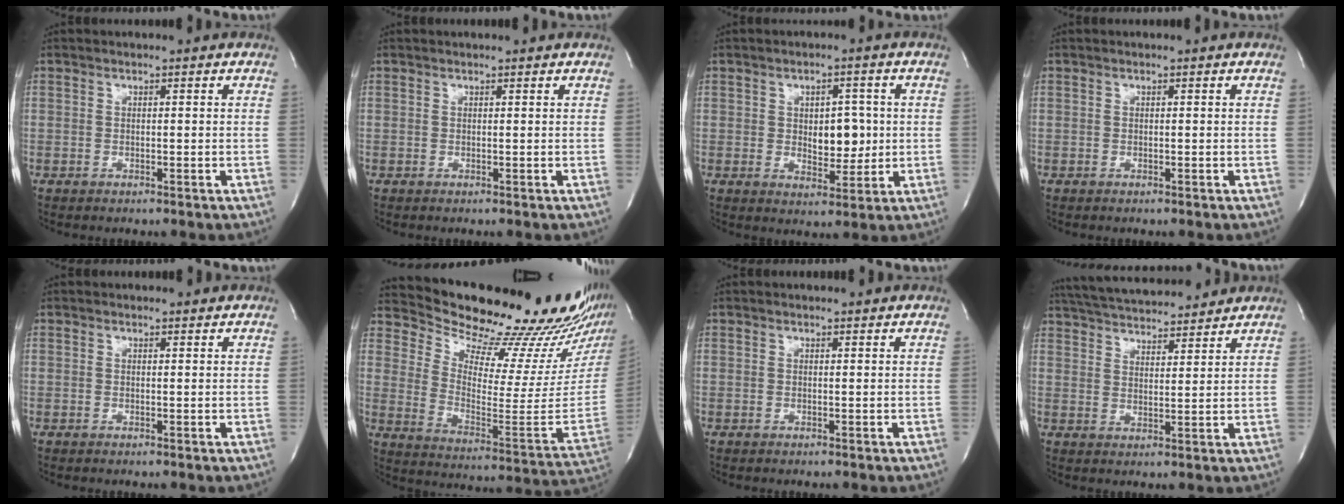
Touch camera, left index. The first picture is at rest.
{"total": 1.0, "force": [1.0, 0.0, 0.1], "torque": [-0.003, 0.009, 0.009]}
{"total": 5.1, "force": [0.1, 2.9, 4.2], "torque": [-0.050, -0.003, 0.005]}
{"total": 0.0}
{"total": 0.7, "force": [0.6, 0.1, -0.3], "torque": [-0.004, -0.004, 0.003]}
{"total": 24.6, "force": [22.3, 1.8, 10.3], "torque": [-0.157, -0.106, 0.301]}
{"total": 1.6, "force": [1.5, 0.1, 0.1], "torque": [-0.003, 0.006, 0.014]}
{"total": 15.3, "force": [14.1, 2.5, 5.3], "torque": [-0.095, 0.029, 0.215]}